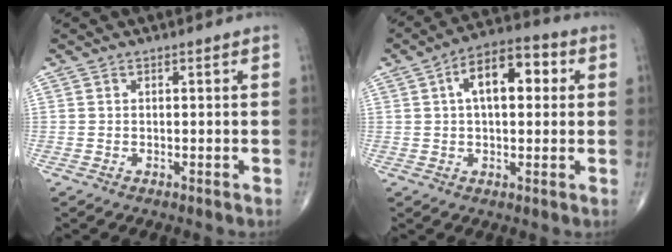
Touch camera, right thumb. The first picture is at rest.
{"total": 11.4, "force": [2.7, 5.9, 9.3], "torque": [-0.128, 0.025, 0.032]}